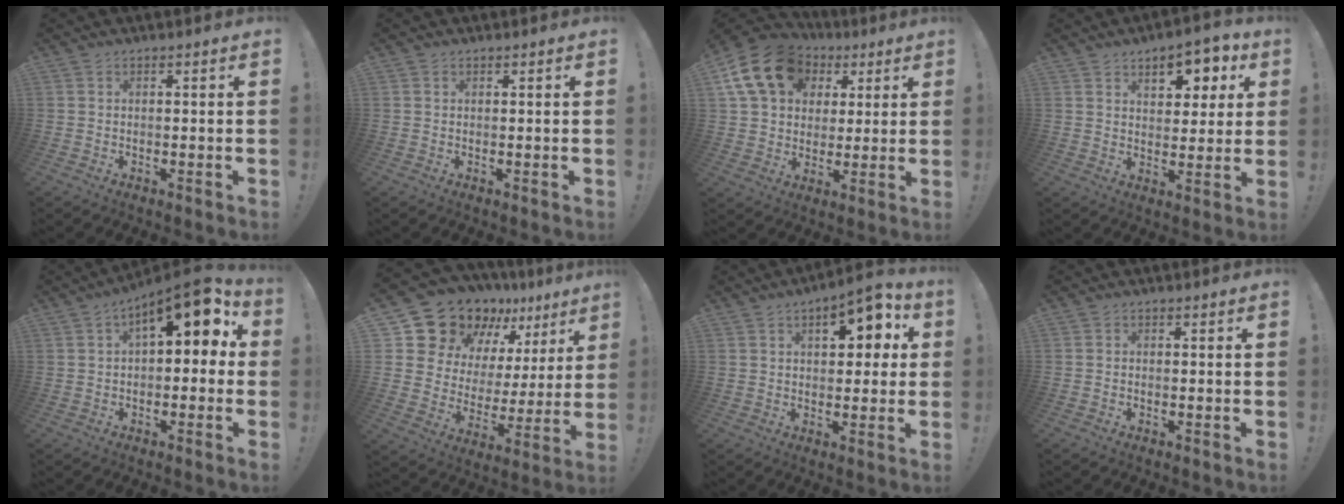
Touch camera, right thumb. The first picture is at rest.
{"total": 0.6, "force": [0.4, 0.4, 0.0], "torque": [0.002, -0.001, 0.009]}
{"total": 18.4, "force": [7.2, 13.9, 9.6], "torque": [-0.154, -0.024, 0.145]}
{"total": 9.7, "force": [5.2, 5.6, 6.1], "torque": [-0.065, -0.033, 0.088]}
{"total": 11.5, "force": [4.8, 4.6, 9.4], "torque": [-0.124, -0.035, 0.079]}
{"total": 17.5, "force": [14.2, 8.8, 5.0], "torque": [-0.093, -0.110, 0.276]}
{"total": 10.0, "force": [3.8, 5.1, 7.8], "torque": [-0.092, -0.009, 0.058]}
{"total": 0.0}